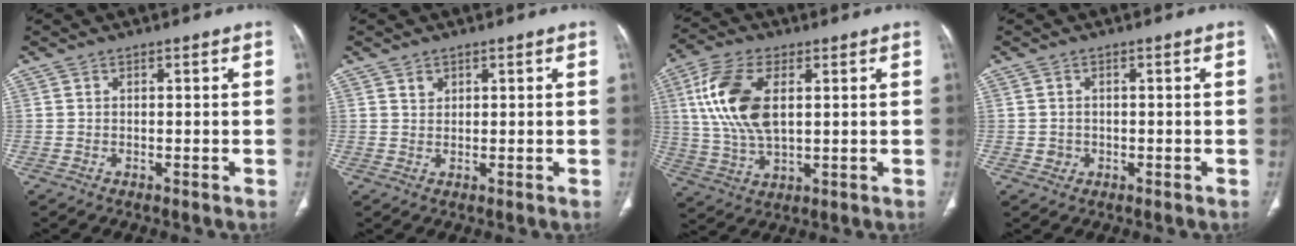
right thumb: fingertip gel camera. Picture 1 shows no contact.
{"total": 1.4, "force": [0.9, 0.9, 0.4], "torque": [0.002, -0.006, 0.017]}
{"total": 14.1, "force": [3.2, 7.3, 11.6], "torque": [-0.245, -0.001, 0.066]}
{"total": 1.6, "force": [-0.4, 1.5, 0.4], "torque": [-0.002, 0.005, -0.002]}